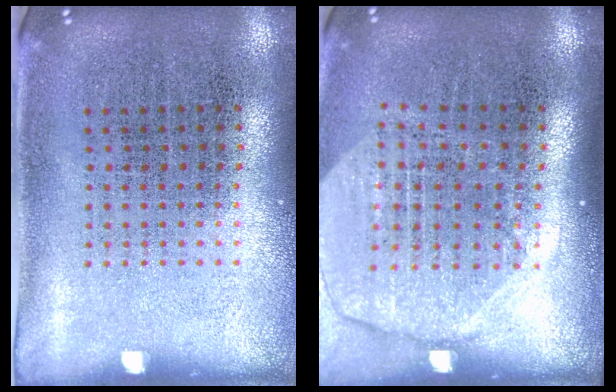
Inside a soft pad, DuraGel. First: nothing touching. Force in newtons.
{"total": 2.0, "press": 1.8, "slide": 1.0}